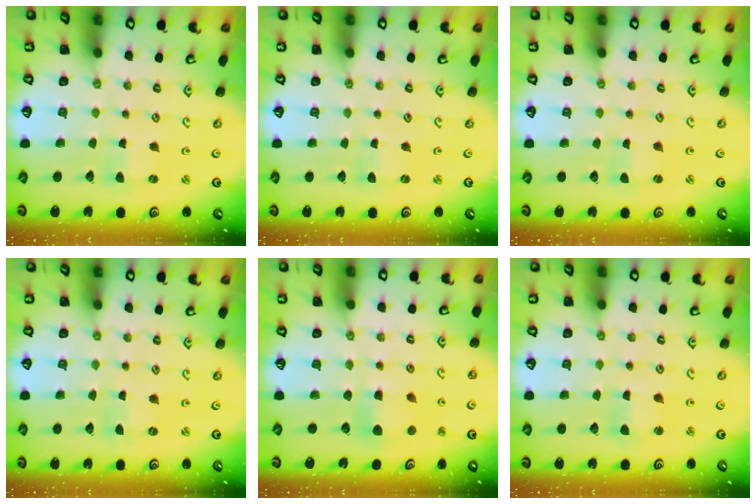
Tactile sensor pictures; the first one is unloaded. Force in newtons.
{"total": 0.0}
{"total": 1.1, "press": 1.1, "slide": 0.1}
{"total": 0.0}
{"total": 5.9, "press": 5.8, "slide": 0.4}
{"total": 2.6, "press": 2.5, "slide": 0.3}